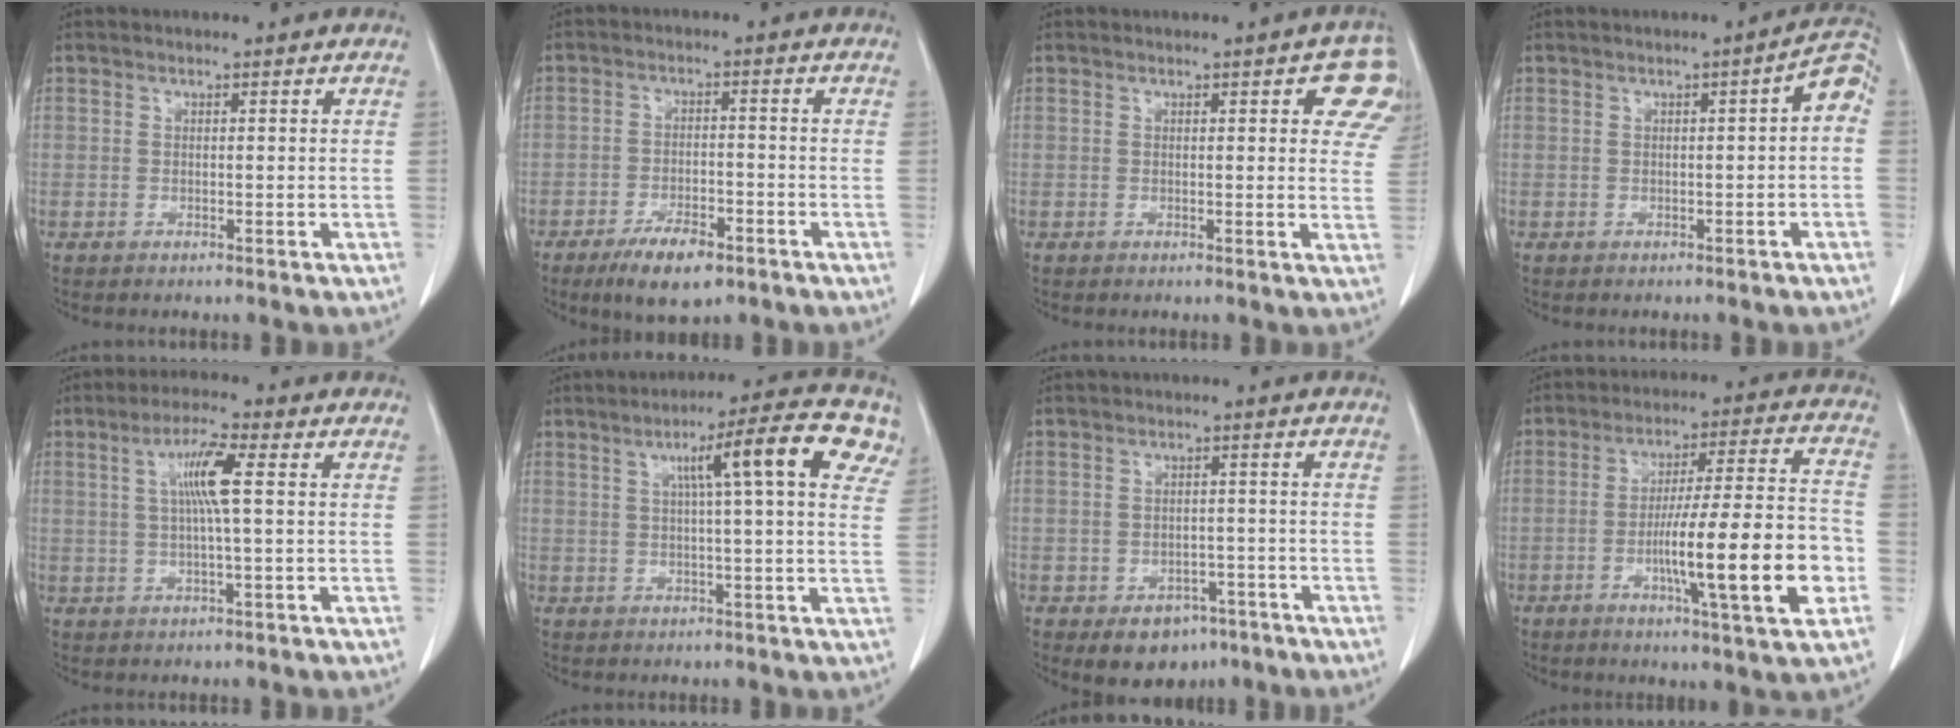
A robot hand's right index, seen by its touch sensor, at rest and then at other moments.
{"total": 7.0, "force": [-4.5, 2.3, 4.8], "torque": [-0.087, -0.007, -0.072]}
{"total": 7.5, "force": [3.9, 2.2, 6.0], "torque": [-0.055, -0.008, 0.026]}
{"total": 3.9, "force": [-0.2, 0.7, 3.8], "torque": [-0.043, 0.013, -0.007]}
{"total": 6.3, "force": [1.3, 0.0, 6.2], "torque": [-0.114, 0.006, 0.022]}
{"total": 12.2, "force": [4.8, 0.4, 11.2], "torque": [-0.162, 0.025, 0.057]}
{"total": 5.9, "force": [-3.6, 4.0, 2.4], "torque": [-0.026, 0.006, -0.042]}
{"total": 17.1, "force": [-4.6, 0.7, 16.5], "torque": [-0.252, 0.005, -0.067]}